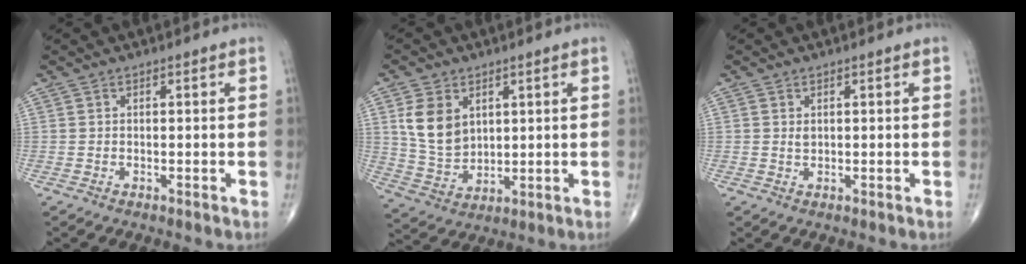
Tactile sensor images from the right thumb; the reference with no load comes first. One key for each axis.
{"total": 9.0, "fx": 3.1, "fy": 6.4, "fz": 5.6, "tx": -0.090, "ty": -0.014, "tz": 0.075}
{"total": 0.8, "fx": 0.3, "fy": 0.5, "fz": 0.5, "tx": -0.006, "ty": -0.002, "tz": 0.007}